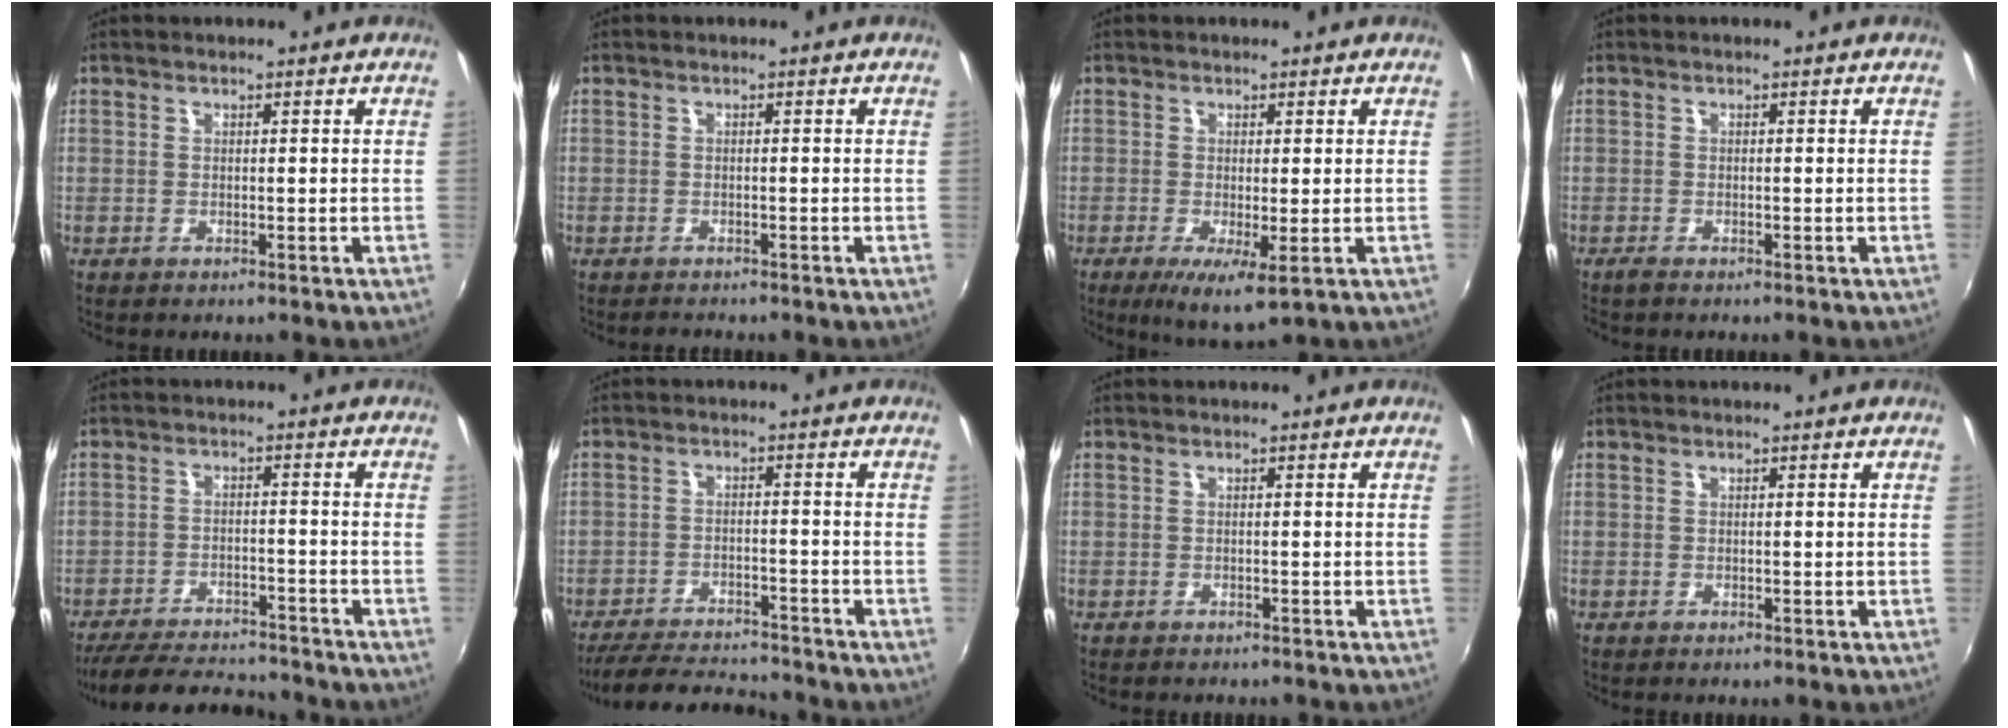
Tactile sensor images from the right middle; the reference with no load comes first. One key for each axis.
{"total": 1.3, "fx": -1.3, "fy": 0.2, "fz": 0.1, "tx": -0.007, "ty": -0.003, "tz": -0.021}
{"total": 5.5, "fx": -1.7, "fy": 1.1, "fz": 5.1, "tx": -0.095, "ty": -0.019, "tz": -0.023}
{"total": 1.1, "fx": -1.0, "fy": 0.2, "fz": 0.5, "tx": -0.010, "ty": -0.005, "tz": -0.020}
{"total": 15.7, "fx": -14.0, "fy": 3.7, "fz": 6.0, "tx": -0.136, "ty": -0.005, "tz": -0.206}
{"total": 13.1, "fx": -12.0, "fy": 2.5, "fz": 4.6, "tx": -0.113, "ty": -0.004, "tz": -0.183}
{"total": 1.8, "fx": -1.6, "fy": 0.3, "fz": 0.5, "tx": -0.016, "ty": -0.009, "tz": -0.023}
{"total": 0.0}